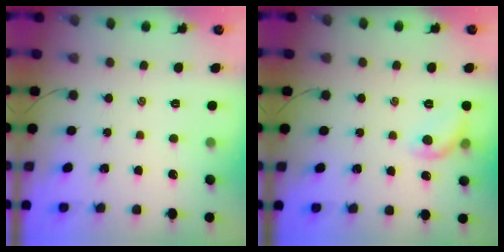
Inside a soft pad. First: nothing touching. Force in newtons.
{"total": 7.7, "press": 7.6, "slide": 1.1}